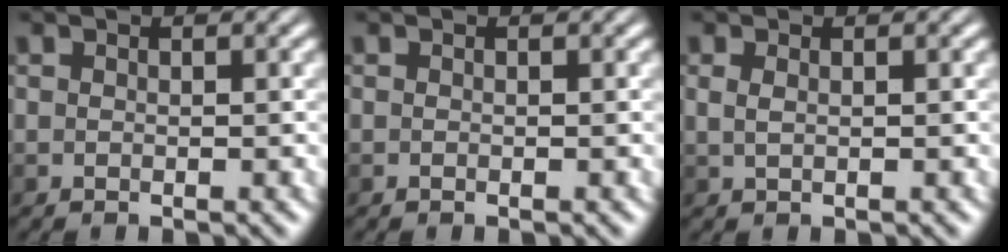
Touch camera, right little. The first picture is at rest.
{"total": 0.0}
{"total": 1.1, "force": [-0.1, 0.6, 1.0], "torque": [-0.024, 0.000, -0.001]}